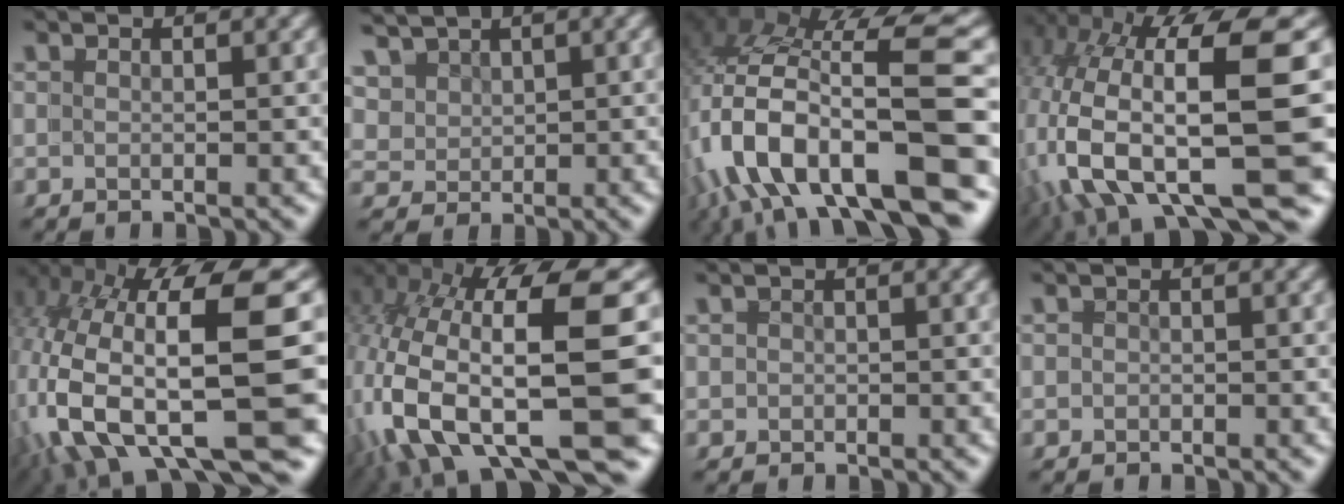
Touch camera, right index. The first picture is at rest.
{"total": 3.9, "force": [2.1, 3.0, 1.2], "torque": [-0.032, -0.017, 0.044]}
{"total": 13.9, "force": [-3.0, 7.2, 11.5], "torque": [-0.260, -0.033, -0.030]}
{"total": 15.4, "force": [-2.0, 7.9, 13.1], "torque": [-0.252, -0.043, -0.004]}
{"total": 15.6, "force": [-1.9, 8.1, 13.2], "torque": [-0.257, -0.046, -0.002]}
{"total": 13.6, "force": [-1.7, 7.0, 11.6], "torque": [-0.217, -0.045, 0.000]}
{"total": 0.6, "force": [-0.4, 0.1, -0.5], "torque": [0.016, -0.005, -0.006]}
{"total": 0.7, "force": [-0.5, -0.2, -0.5], "torque": [0.014, -0.005, -0.008]}